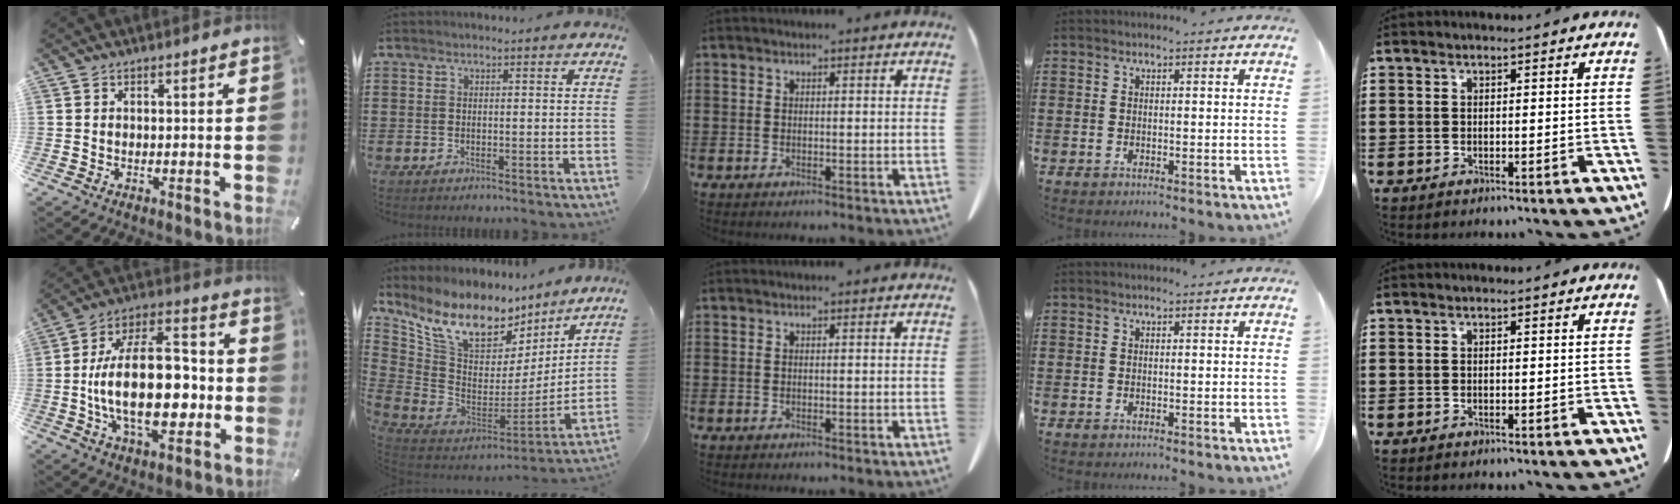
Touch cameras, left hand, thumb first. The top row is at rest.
{"thumb": {"total": 22.0, "force": [-2.9, 12.3, 18.0], "torque": [-0.325, -0.001, -0.052]}, "index": {"total": 12.7, "force": [9.7, 5.5, 6.2], "torque": [-0.162, -0.067, 0.172]}}